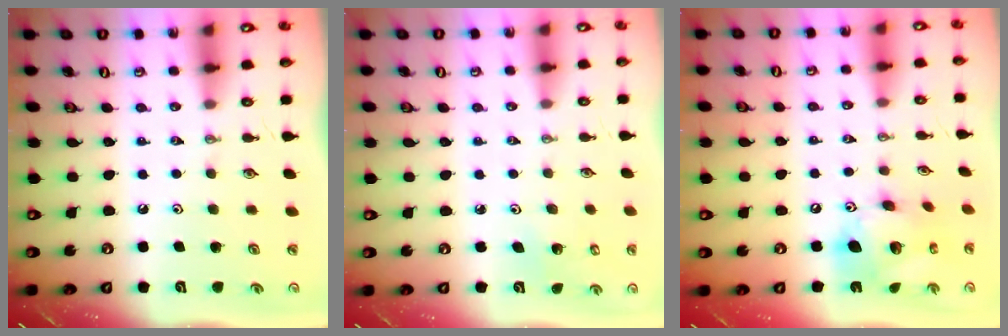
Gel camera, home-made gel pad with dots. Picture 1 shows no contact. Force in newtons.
{"total": 2.8, "press": 2.8, "slide": 0.3}
{"total": 15.6, "press": 15.5, "slide": 1.6}